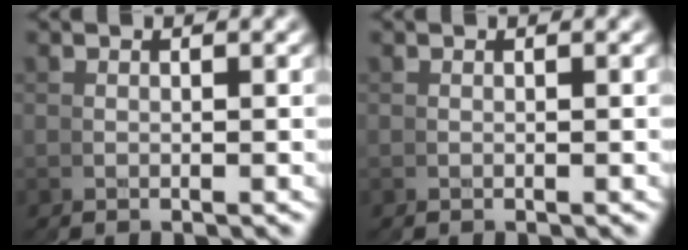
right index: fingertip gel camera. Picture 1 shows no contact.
{"total": 0.0}